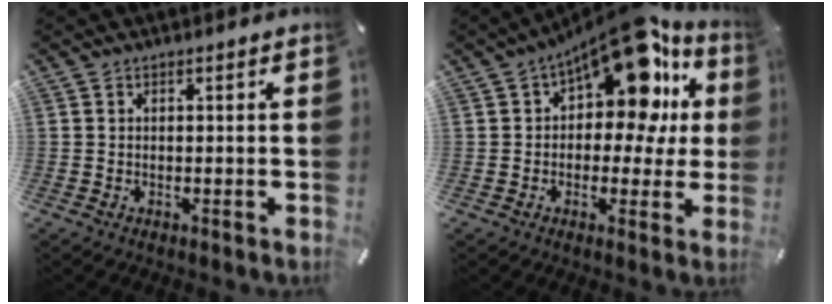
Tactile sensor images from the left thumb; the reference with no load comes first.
{"total": 18.2, "force": [9.1, 9.3, 12.7], "torque": [-0.174, -0.062, 0.153]}